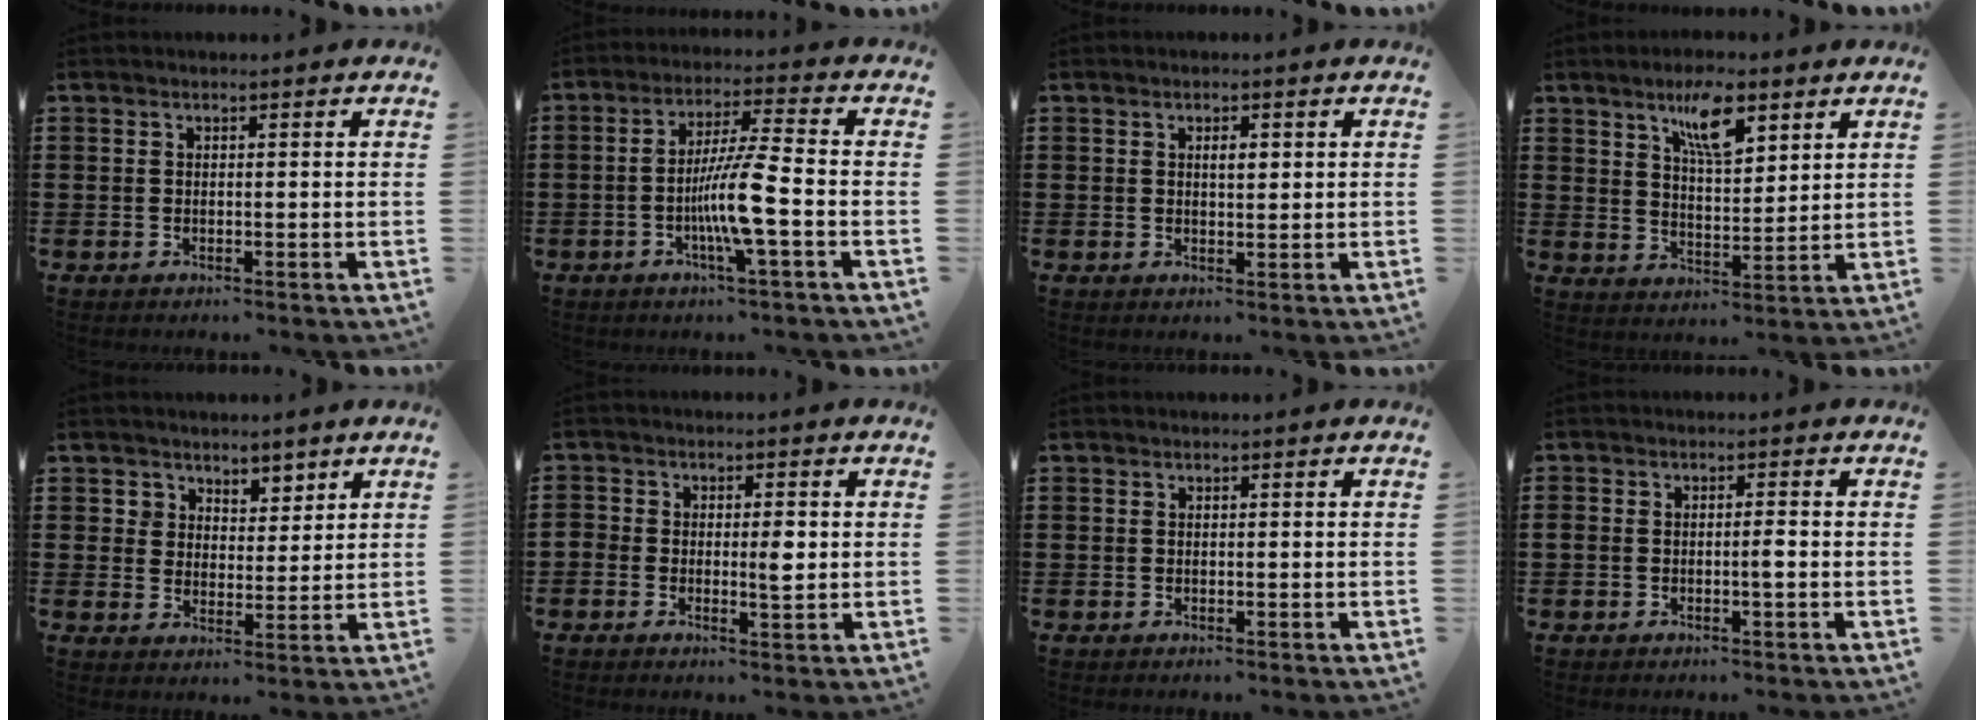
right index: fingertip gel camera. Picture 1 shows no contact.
{"total": 8.5, "force": [-2.5, 0.0, 8.1], "torque": [-0.156, -0.013, -0.053]}
{"total": 1.9, "force": [0.5, 0.7, 1.7], "torque": [-0.027, 0.003, 0.005]}
{"total": 7.6, "force": [4.5, 2.4, 5.7], "torque": [-0.099, -0.003, 0.073]}
{"total": 4.5, "force": [3.4, 3.0, -0.2], "torque": [-0.008, 0.004, 0.062]}
{"total": 2.9, "force": [-0.3, 1.5, 2.4], "torque": [-0.049, 0.005, -0.008]}
{"total": 0.0}
{"total": 1.7, "force": [-0.6, 0.3, 1.6], "torque": [-0.029, 0.001, -0.013]}